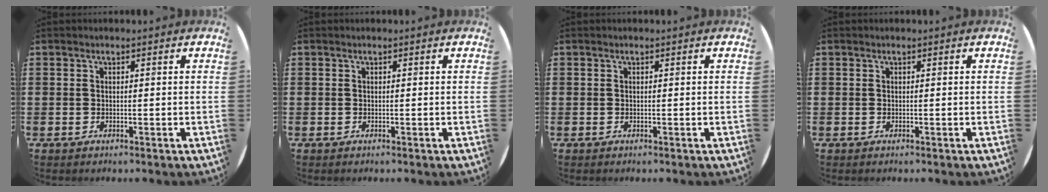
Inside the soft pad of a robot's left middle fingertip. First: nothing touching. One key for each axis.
{"total": 0.0}
{"total": 0.0}
{"total": 0.0}